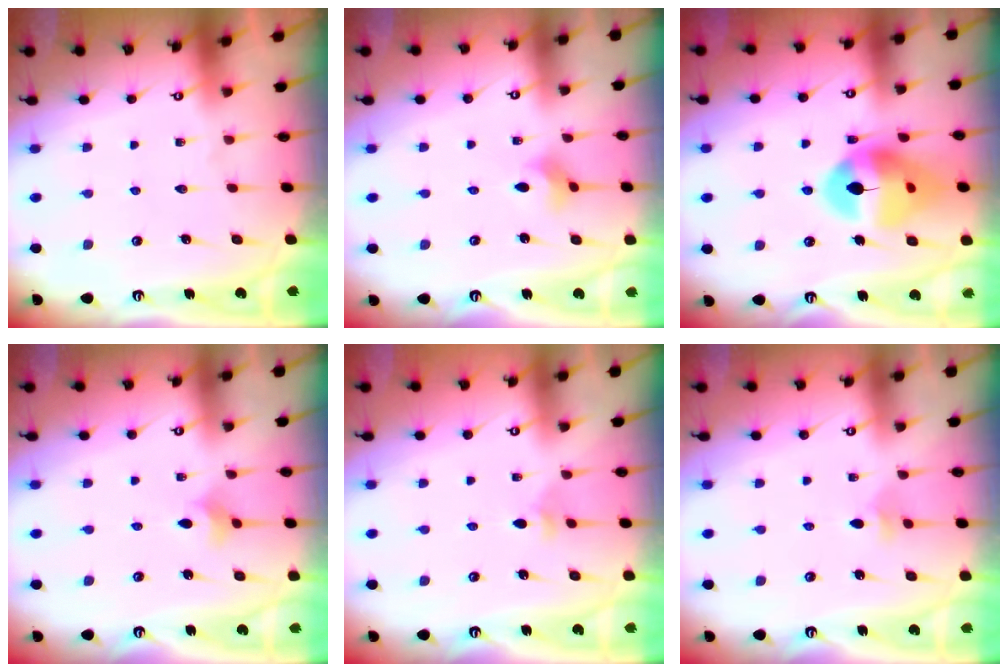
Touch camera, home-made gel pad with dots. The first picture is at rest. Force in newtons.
{"total": 2.7, "press": 2.6, "slide": 0.5}
{"total": 16.1, "press": 16.0, "slide": 2.1}
{"total": 3.9, "press": 3.8, "slide": 0.8}
{"total": 3.4, "press": 3.3, "slide": 0.9}
{"total": 3.6, "press": 3.5, "slide": 0.8}